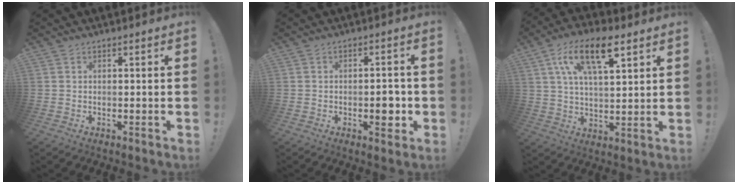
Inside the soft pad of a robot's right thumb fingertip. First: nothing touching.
{"total": 5.4, "force": [-1.3, 2.8, 4.5], "torque": [-0.051, 0.007, -0.021]}
{"total": 15.4, "force": [7.4, 6.4, 11.9], "torque": [-0.202, -0.012, 0.127]}